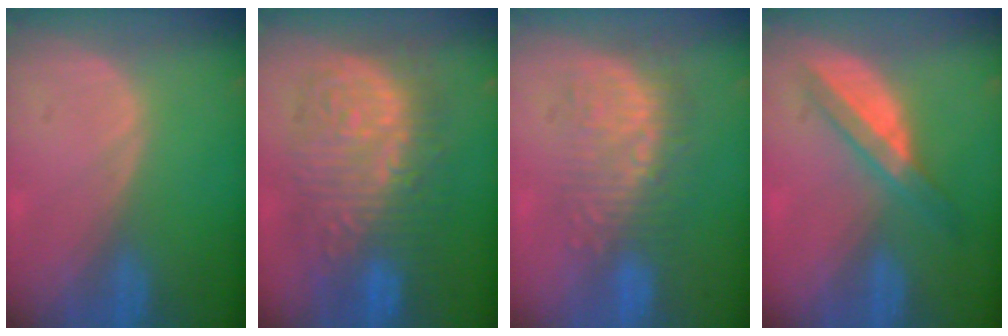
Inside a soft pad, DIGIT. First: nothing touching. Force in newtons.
{"total": 13.4, "press": 13.3, "slide": 1.4}
{"total": 8.9, "press": 8.4, "slide": 2.9}
{"total": 6.1, "press": 5.4, "slide": 2.9}